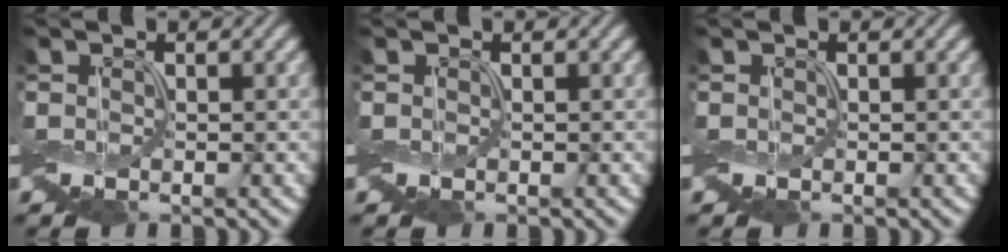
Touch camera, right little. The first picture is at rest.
{"total": 0.0}
{"total": 0.0}